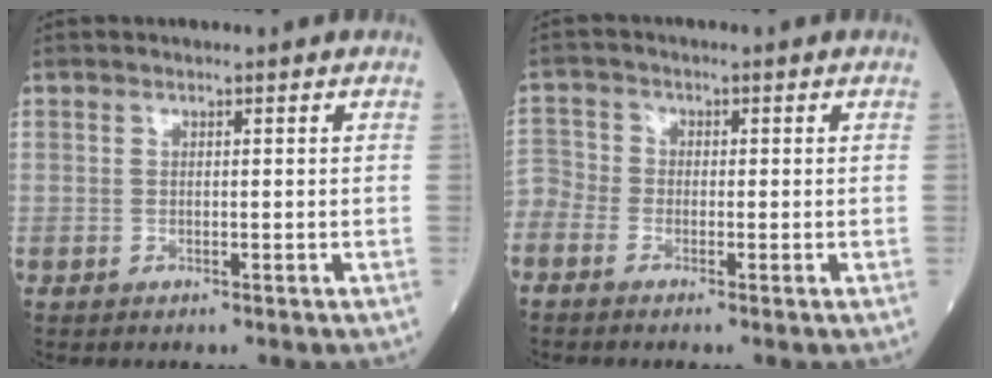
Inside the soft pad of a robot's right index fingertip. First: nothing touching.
{"total": 4.0, "force": [-2.5, 2.8, 1.4], "torque": [-0.048, 0.003, -0.060]}